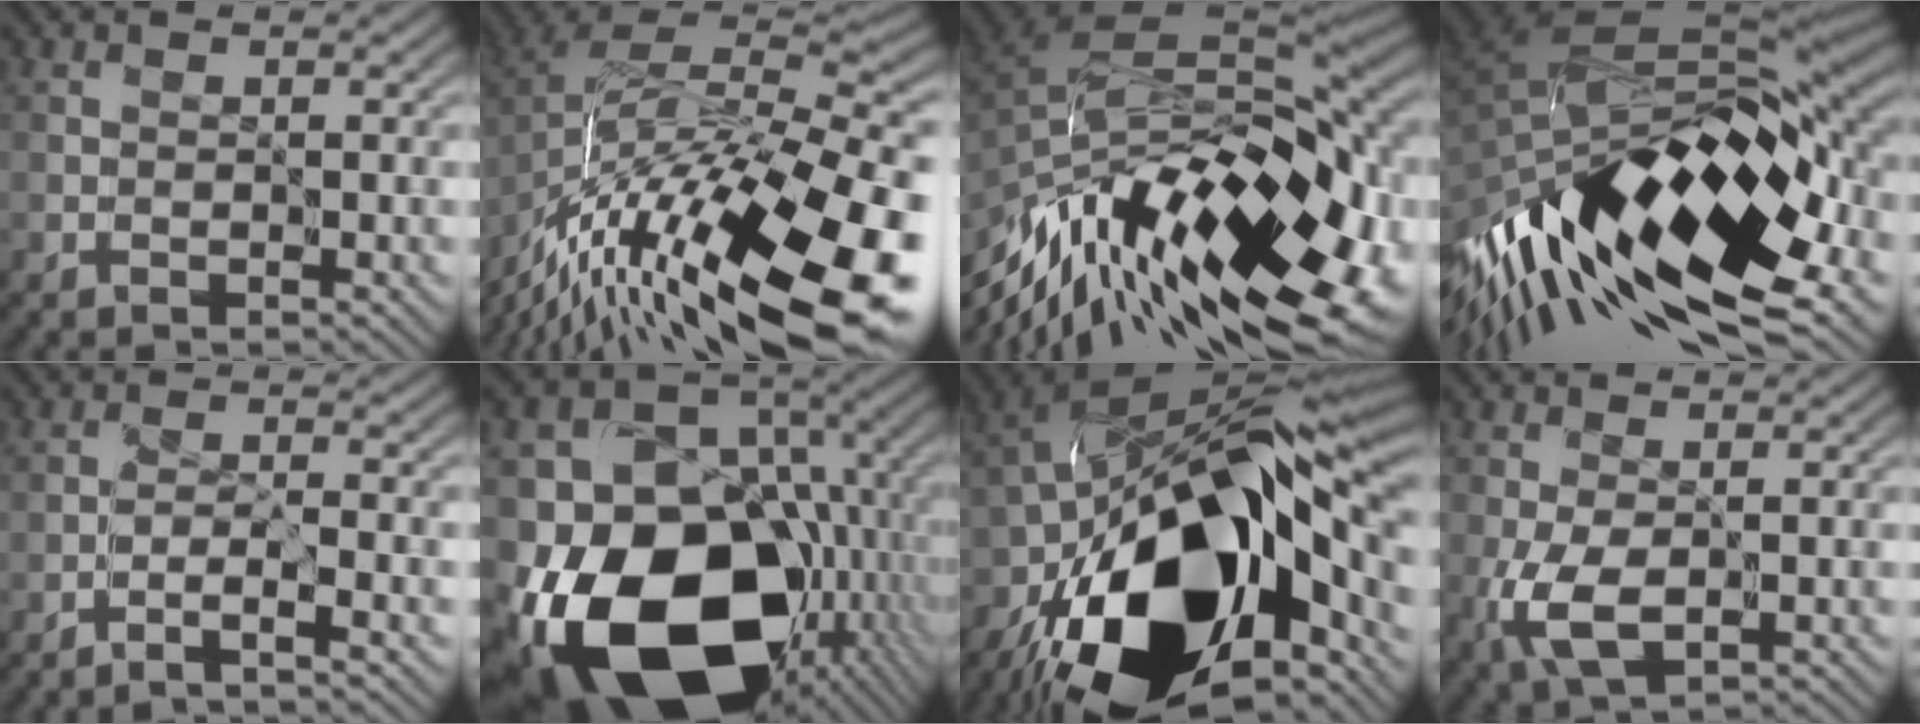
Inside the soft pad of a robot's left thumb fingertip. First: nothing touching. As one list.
[{"total": 17.7, "force": [-9.8, 6.5, 13.3], "torque": [-0.264, -0.005, -0.164]}, {"total": 18.0, "force": [-7.0, 8.6, 14.2], "torque": [-0.276, -0.025, -0.104]}, {"total": 18.2, "force": [-5.5, 8.3, 15.2], "torque": [-0.307, -0.036, -0.085]}, {"total": 2.8, "force": [-2.0, -0.1, 2.0], "torque": [-0.035, 0.008, -0.047]}, {"total": 21.1, "force": [-5.5, 15.8, 12.8], "torque": [-0.286, -0.059, -0.072]}, {"total": 21.4, "force": [-8.6, 11.3, 16.0], "torque": [-0.332, -0.052, -0.121]}, {"total": 4.6, "force": [-0.7, 2.4, 3.9], "torque": [-0.100, -0.010, -0.011]}]